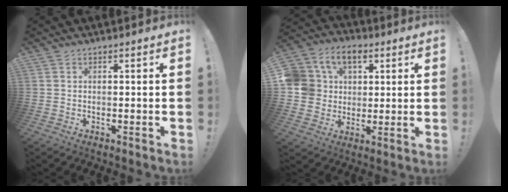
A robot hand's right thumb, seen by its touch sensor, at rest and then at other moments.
{"total": 12.2, "force": [4.0, 10.4, 5.1], "torque": [-0.103, -0.009, 0.084]}